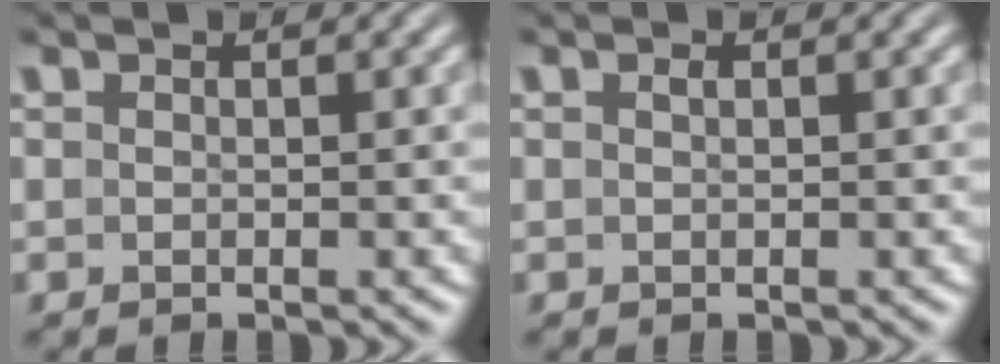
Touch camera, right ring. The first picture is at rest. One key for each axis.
{"total": 0.0}